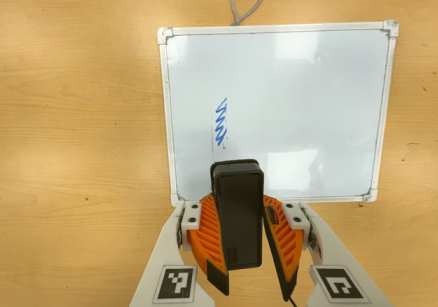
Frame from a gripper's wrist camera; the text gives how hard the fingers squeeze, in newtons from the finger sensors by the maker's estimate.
{"total": 10.5, "left": 10.4, "right": 10.7}